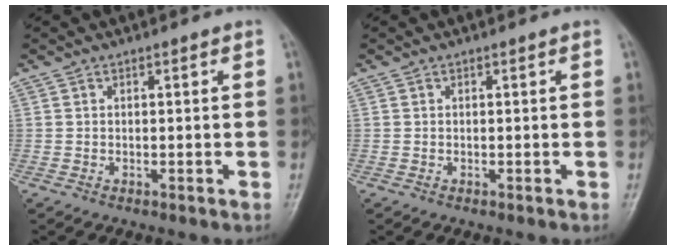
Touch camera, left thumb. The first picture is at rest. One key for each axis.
{"total": 0.0}